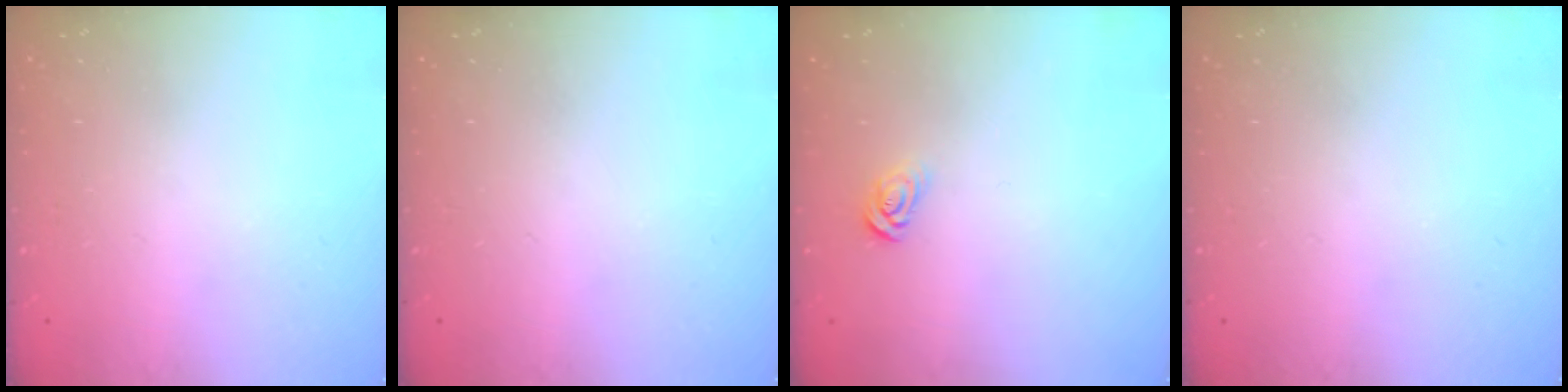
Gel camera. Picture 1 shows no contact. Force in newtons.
{"total": 0.0}
{"total": 3.6, "press": 3.6, "slide": 0.3}
{"total": 0.0}